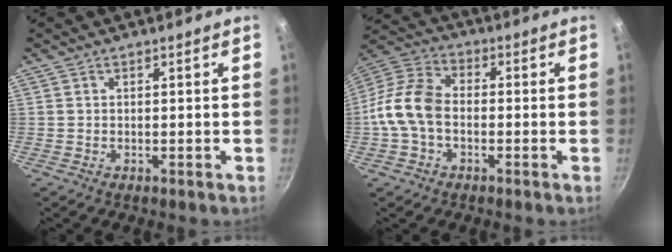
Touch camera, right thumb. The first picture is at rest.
{"total": 10.9, "force": [-1.8, 7.3, 7.9], "torque": [-0.145, 0.035, -0.055]}